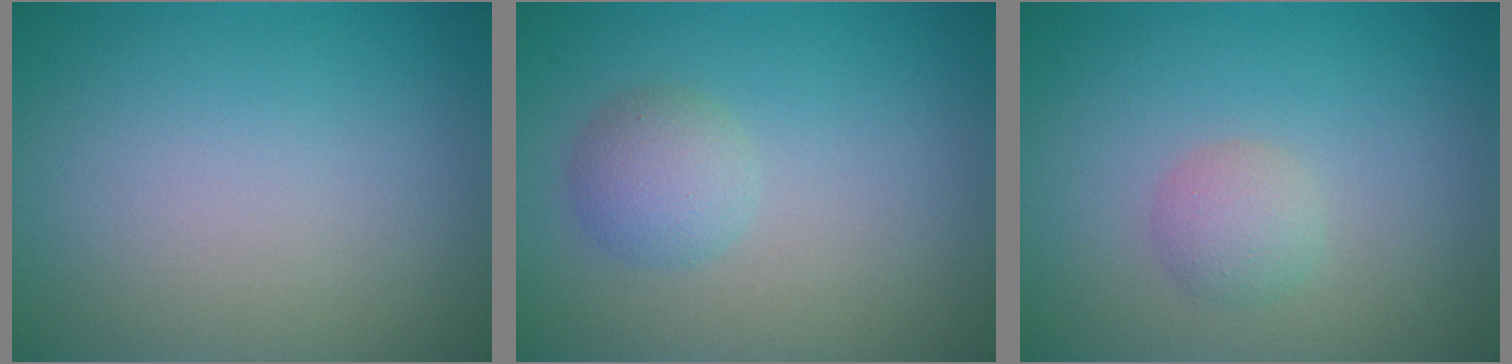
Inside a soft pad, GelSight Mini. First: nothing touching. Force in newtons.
{"total": 2.4, "press": 2.4, "slide": 0.0}
{"total": 1.8, "press": 1.8, "slide": 0.1}